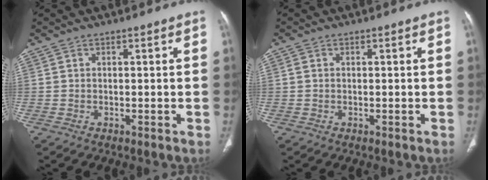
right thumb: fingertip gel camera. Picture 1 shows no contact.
{"total": 0.8, "force": [0.1, 0.7, 0.4], "torque": [-0.007, 0.001, 0.002]}